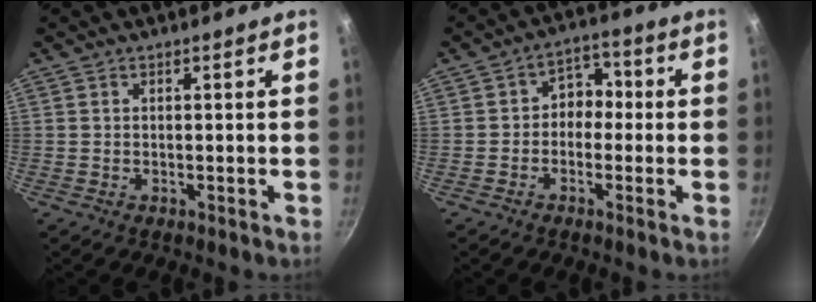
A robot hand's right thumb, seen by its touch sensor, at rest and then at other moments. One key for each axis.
{"total": 5.5, "fx": -0.6, "fy": 4.4, "fz": 3.3, "tx": -0.003, "ty": 0.024, "tz": -0.025}